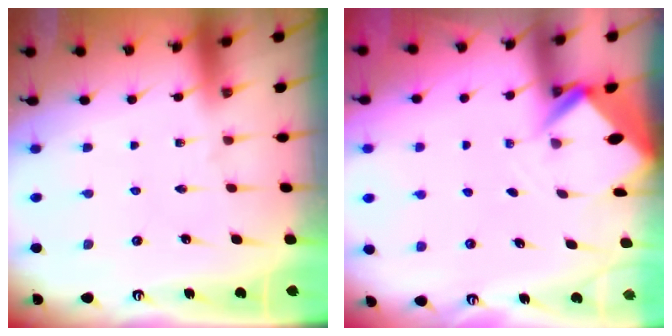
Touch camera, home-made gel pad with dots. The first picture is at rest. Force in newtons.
{"total": 2.7, "press": 2.7, "slide": 0.1}